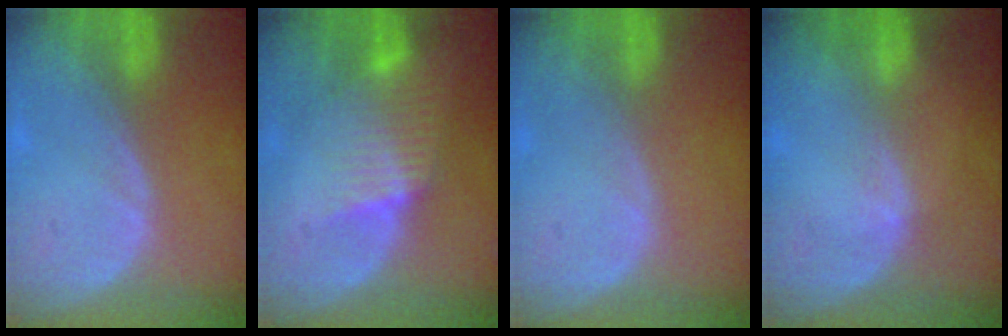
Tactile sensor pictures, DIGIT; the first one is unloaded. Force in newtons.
{"total": 6.5, "press": 5.8, "slide": 3.0}
{"total": 0.0}
{"total": 1.2, "press": 0.7, "slide": 0.9}